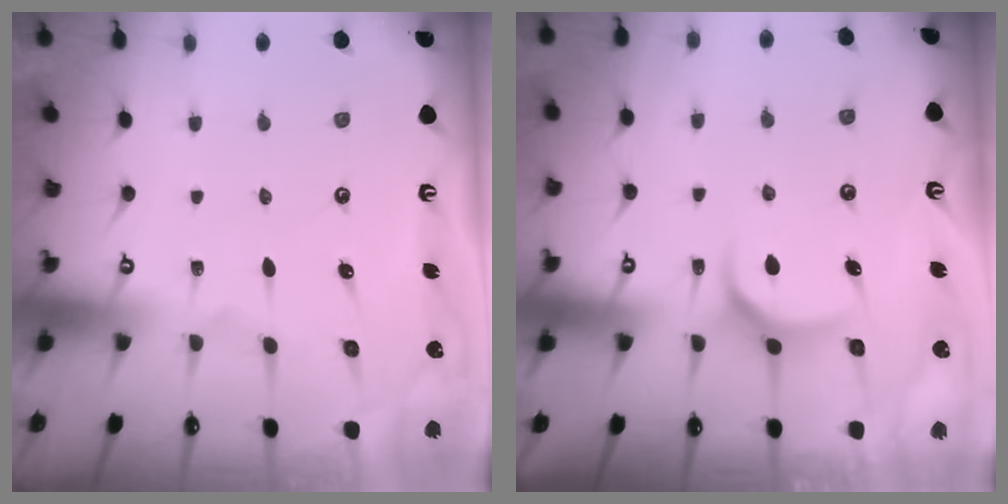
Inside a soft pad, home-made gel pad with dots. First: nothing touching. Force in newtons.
{"total": 6.6, "press": 6.6, "slide": 0.4}